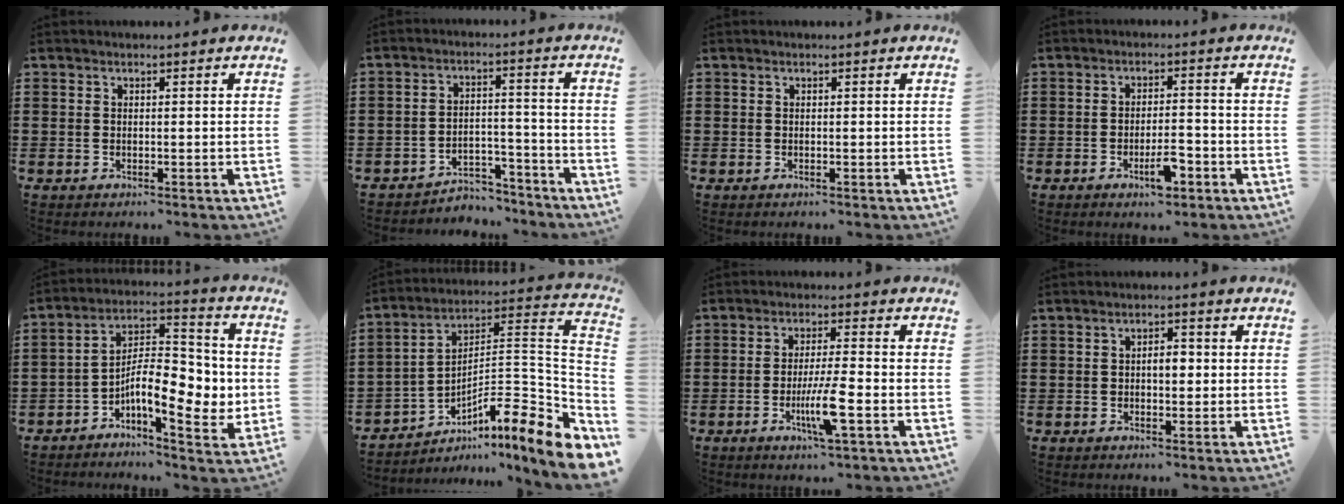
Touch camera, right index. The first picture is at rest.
{"total": 4.4, "force": [-4.2, 1.2, 0.8], "torque": [-0.015, 0.012, -0.086]}
{"total": 0.0}
{"total": 4.8, "force": [-2.4, 1.4, 3.9], "torque": [-0.068, 0.004, -0.043]}
{"total": 10.8, "force": [-2.4, 4.2, 9.6], "torque": [-0.158, -0.008, -0.043]}
{"total": 9.3, "force": [-5.0, 1.4, 7.7], "torque": [-0.106, -0.025, -0.105]}
{"total": 7.3, "force": [-2.5, 0.7, 6.9], "torque": [-0.131, -0.015, -0.046]}
{"total": 3.0, "force": [-0.1, 1.4, 2.6], "torque": [-0.042, 0.004, -0.006]}